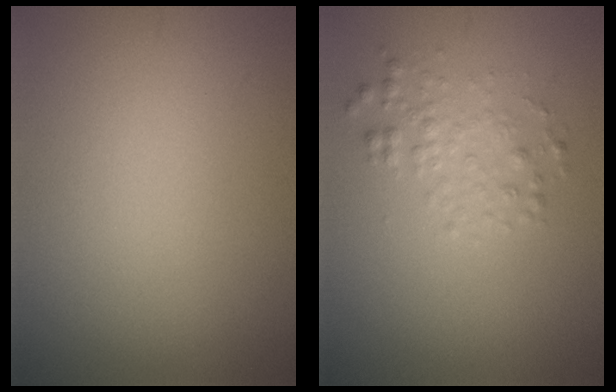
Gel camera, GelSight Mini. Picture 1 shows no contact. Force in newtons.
{"total": 2.0, "press": 2.0, "slide": 0.0}